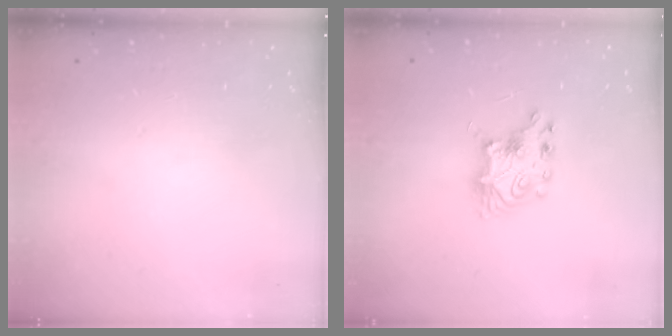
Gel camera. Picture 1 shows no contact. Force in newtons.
{"total": 8.2, "press": 8.1, "slide": 0.8}